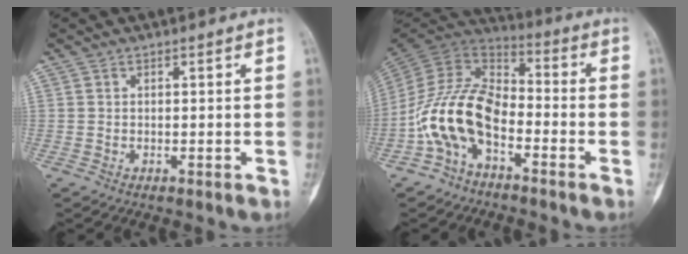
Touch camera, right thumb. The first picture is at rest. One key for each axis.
{"total": 14.1, "fx": -5.4, "fy": 8.2, "fz": 10.1, "tx": -0.192, "ty": 0.065, "tz": -0.116}